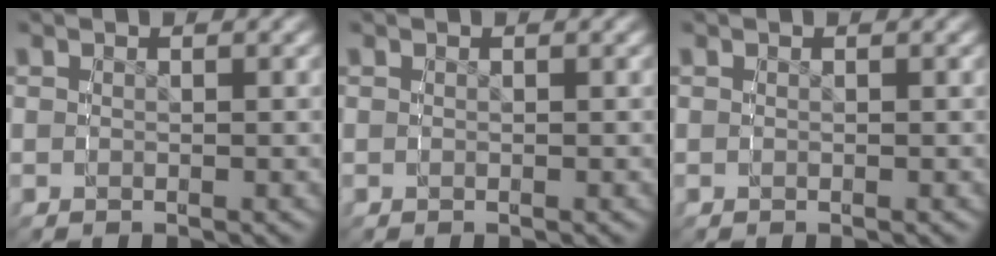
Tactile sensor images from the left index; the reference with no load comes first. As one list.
[{"total": 0.0}, {"total": 0.0}]